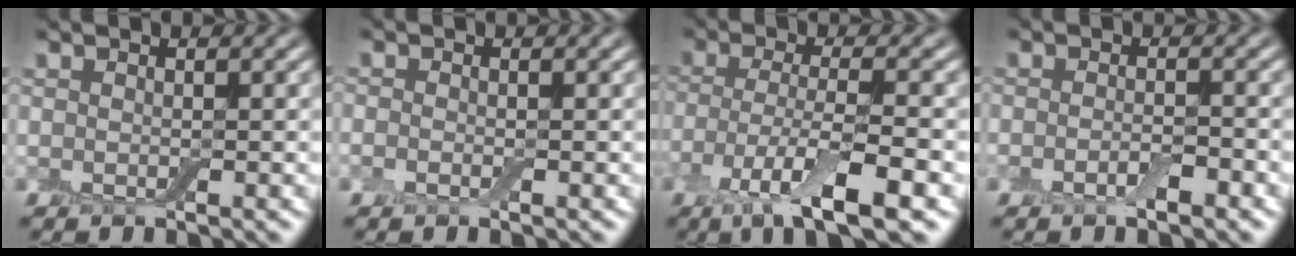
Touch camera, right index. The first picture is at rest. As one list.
[{"total": 0.9, "force": [-0.4, 0.5, 0.6], "torque": [-0.014, 0.000, -0.011]}, {"total": 7.3, "force": [-3.1, 2.0, 6.3], "torque": [-0.122, -0.011, -0.060]}, {"total": 1.9, "force": [-1.0, 0.5, 1.5], "torque": [-0.030, -0.002, -0.021]}]